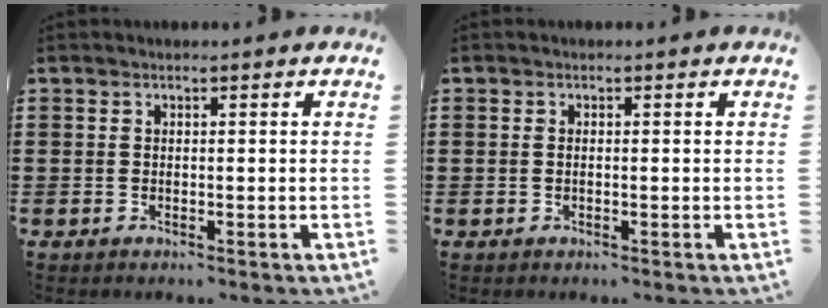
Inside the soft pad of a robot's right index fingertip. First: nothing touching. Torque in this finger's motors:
{"motor_torque": [0.38, 0.87, -0.01, -0.01]}